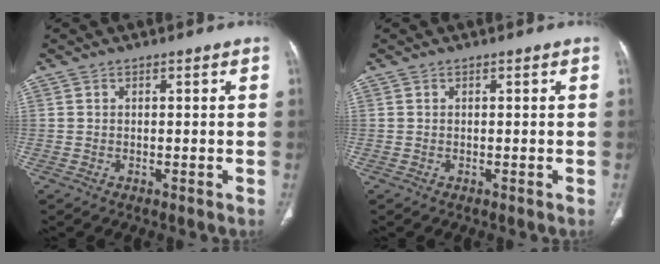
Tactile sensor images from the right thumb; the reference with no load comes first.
{"total": 0.0}